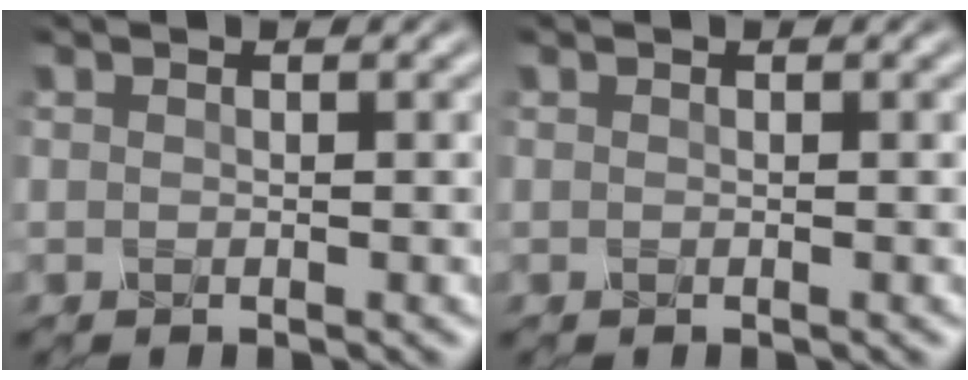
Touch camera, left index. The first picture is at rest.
{"total": 0.0}